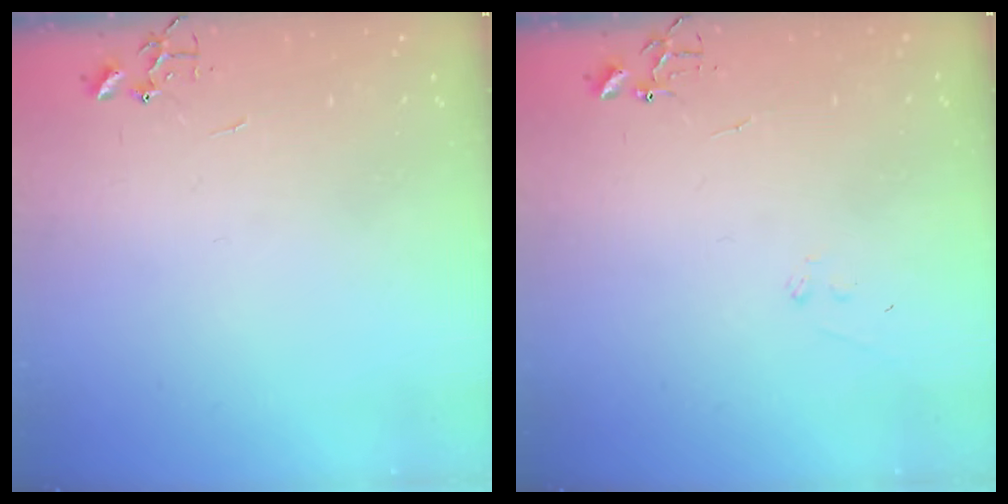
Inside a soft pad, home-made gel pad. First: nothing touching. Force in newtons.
{"total": 7.1, "press": 7.1, "slide": 0.7}